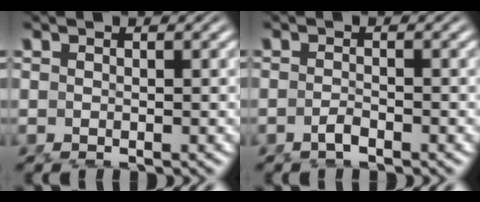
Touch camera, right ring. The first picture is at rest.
{"total": 1.0, "force": [-0.8, -0.5, 0.3], "torque": [-0.001, 0.003, -0.017]}